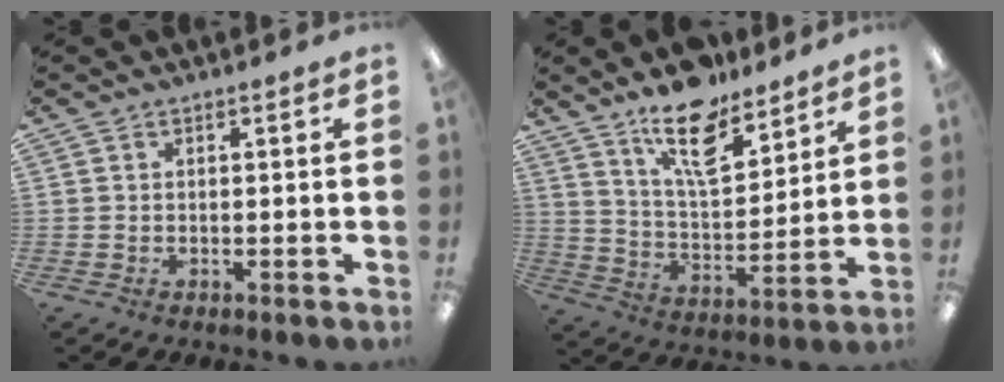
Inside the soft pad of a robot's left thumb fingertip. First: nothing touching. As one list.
[{"total": 14.9, "force": [11.0, 5.7, 8.4], "torque": [-0.137, -0.064, 0.189]}]